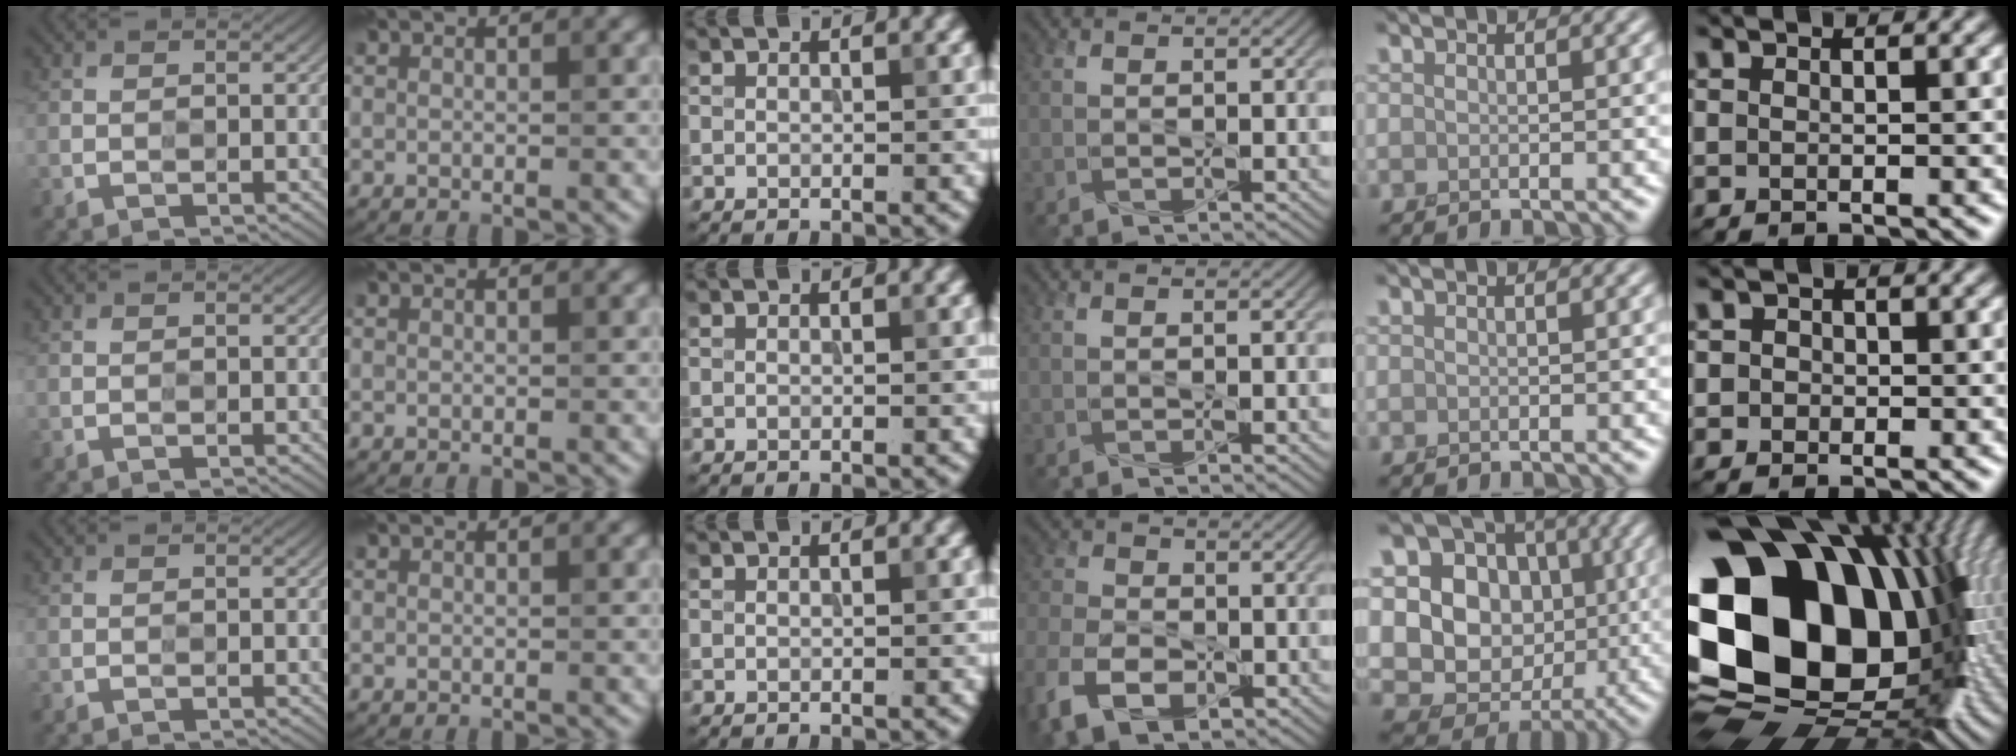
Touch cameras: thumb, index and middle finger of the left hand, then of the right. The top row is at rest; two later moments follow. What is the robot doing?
{"motion": "press", "object": "memory foam"}